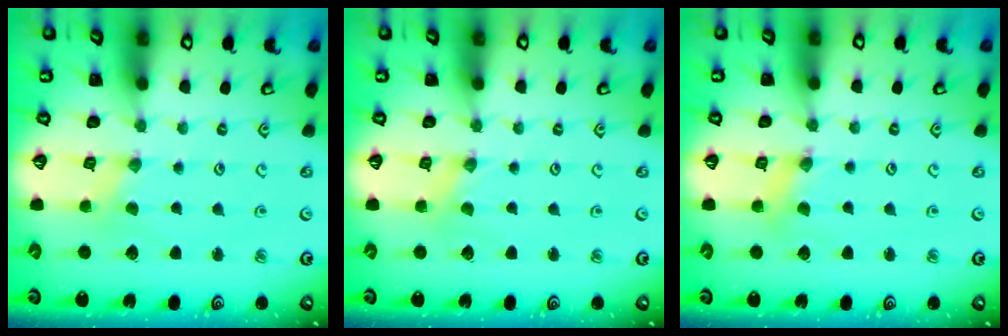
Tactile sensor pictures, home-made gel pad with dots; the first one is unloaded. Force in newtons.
{"total": 0.0}
{"total": 2.3, "press": 2.3, "slide": 0.3}